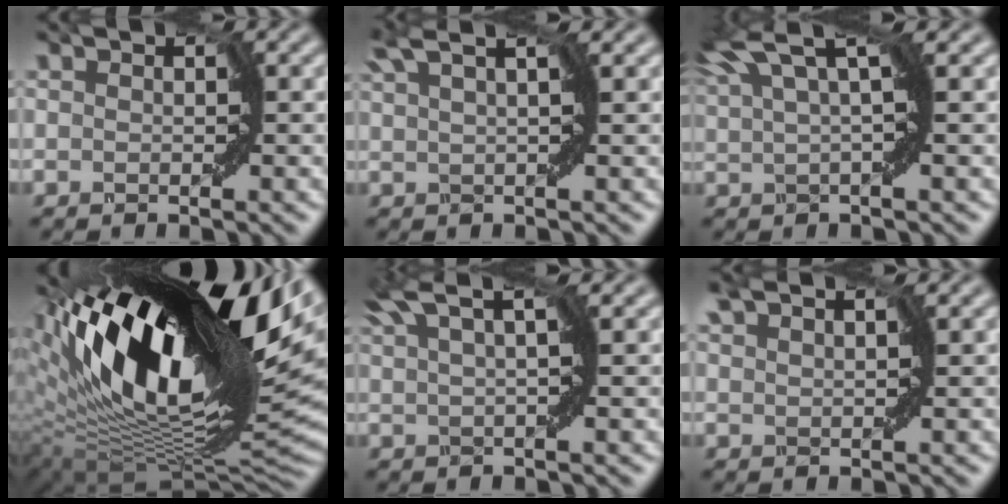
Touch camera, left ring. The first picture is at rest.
{"total": 2.8, "force": [1.7, -0.1, 2.2], "torque": [-0.041, 0.009, 0.025]}
{"total": 5.4, "force": [3.2, 0.4, 4.3], "torque": [-0.073, 0.016, 0.054]}
{"total": 19.3, "force": [8.1, 6.6, 16.2], "torque": [-0.287, 0.020, 0.143]}
{"total": 3.7, "force": [2.2, 0.0, 3.0], "torque": [-0.053, 0.012, 0.035]}
{"total": 1.7, "force": [1.5, -0.3, 0.8], "torque": [-0.016, 0.004, 0.023]}